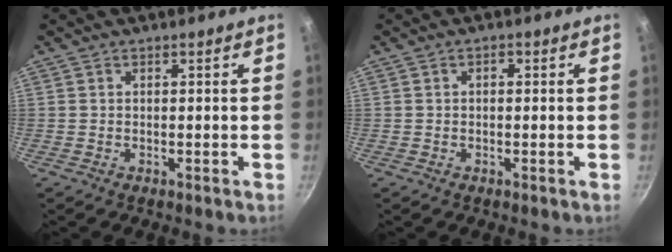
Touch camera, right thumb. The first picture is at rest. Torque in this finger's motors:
{"motor_torque": [0.02, -0.25, -0.17, 0.74, 0.00]}